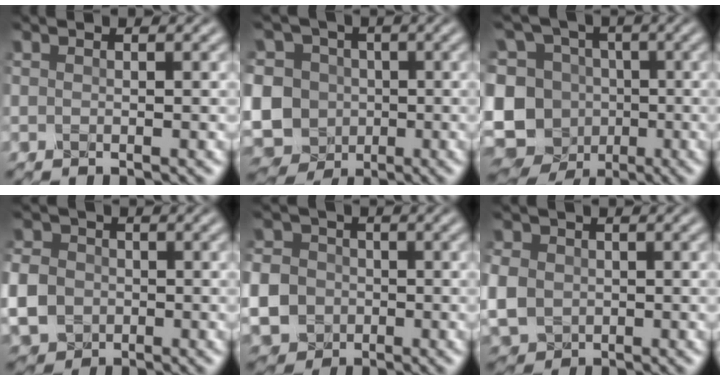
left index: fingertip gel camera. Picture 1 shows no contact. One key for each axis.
{"total": 15.4, "fx": -0.9, "fy": 14.4, "fz": 5.6, "tx": -0.150, "ty": 0.003, "tz": -0.045}
{"total": 16.2, "fx": -4.1, "fy": 14.9, "fz": 5.1, "tx": -0.142, "ty": 0.018, "tz": -0.085}
{"total": 5.0, "fx": -1.1, "fy": 4.4, "fz": 2.3, "tx": -0.059, "ty": -0.007, "tz": -0.031}
{"total": 7.9, "fx": -1.9, "fy": 7.1, "fz": 2.9, "tx": -0.078, "ty": -0.017, "tz": -0.066}
{"total": 4.3, "fx": -0.3, "fy": 3.8, "fz": 2.2, "tx": -0.066, "ty": -0.001, "tz": -0.010}